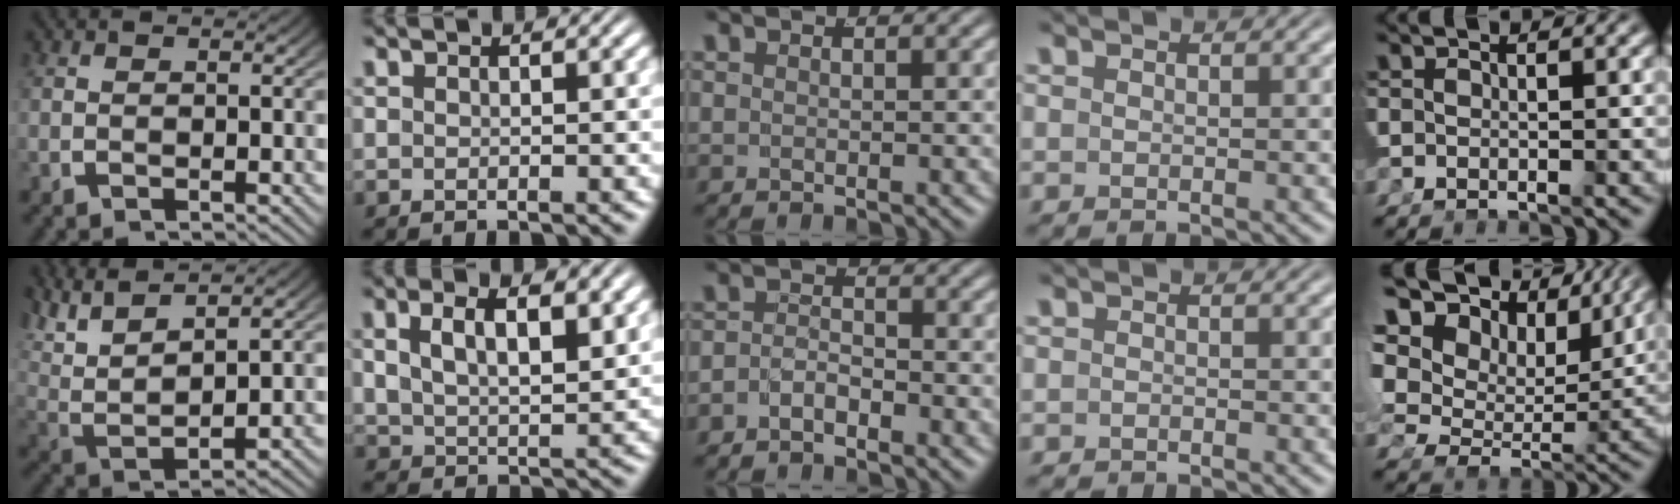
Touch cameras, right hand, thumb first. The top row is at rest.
{"thumb": {"total": 7.7, "force": [3.7, 4.4, 5.2], "torque": [-0.117, -0.002, 0.070]}, "index": {"total": 4.2, "force": [1.6, 2.4, 3.1], "torque": [-0.048, -0.001, 0.032]}, "middle": {"total": 2.5, "force": [-2.1, 1.1, 0.8], "torque": [-0.014, -0.010, -0.034]}, "ring": {"total": 0.9, "force": [-0.9, -0.1, -0.2], "torque": [-0.005, -0.012, -0.009]}, "little": {"total": 14.6, "force": [5.7, 10.0, 8.9], "torque": [-0.164, 0.009, 0.079]}}